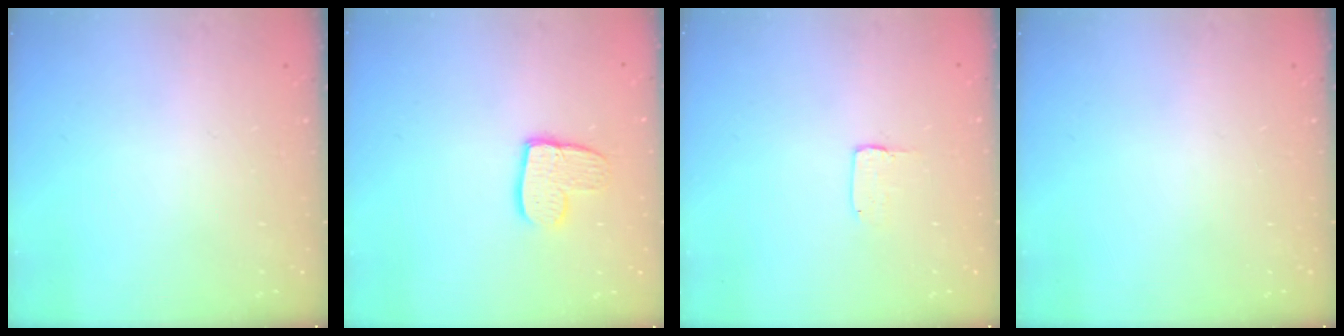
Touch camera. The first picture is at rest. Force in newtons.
{"total": 8.9, "press": 8.9, "slide": 0.4}
{"total": 2.0, "press": 2.0, "slide": 0.0}
{"total": 0.0}